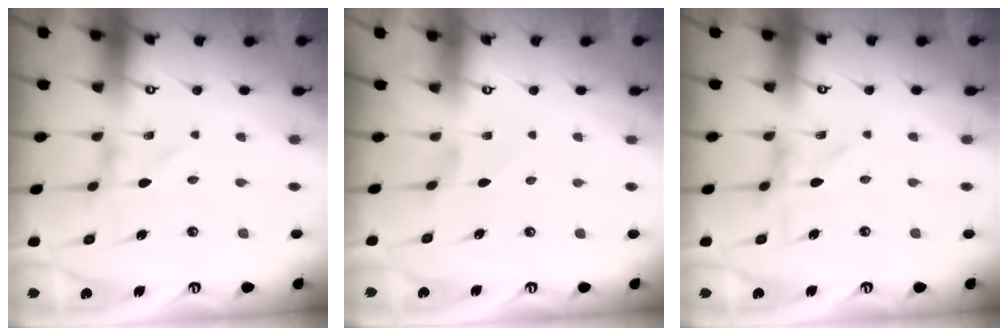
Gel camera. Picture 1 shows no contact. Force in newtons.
{"total": 0.0}
{"total": 0.7, "press": 0.6, "slide": 0.3}